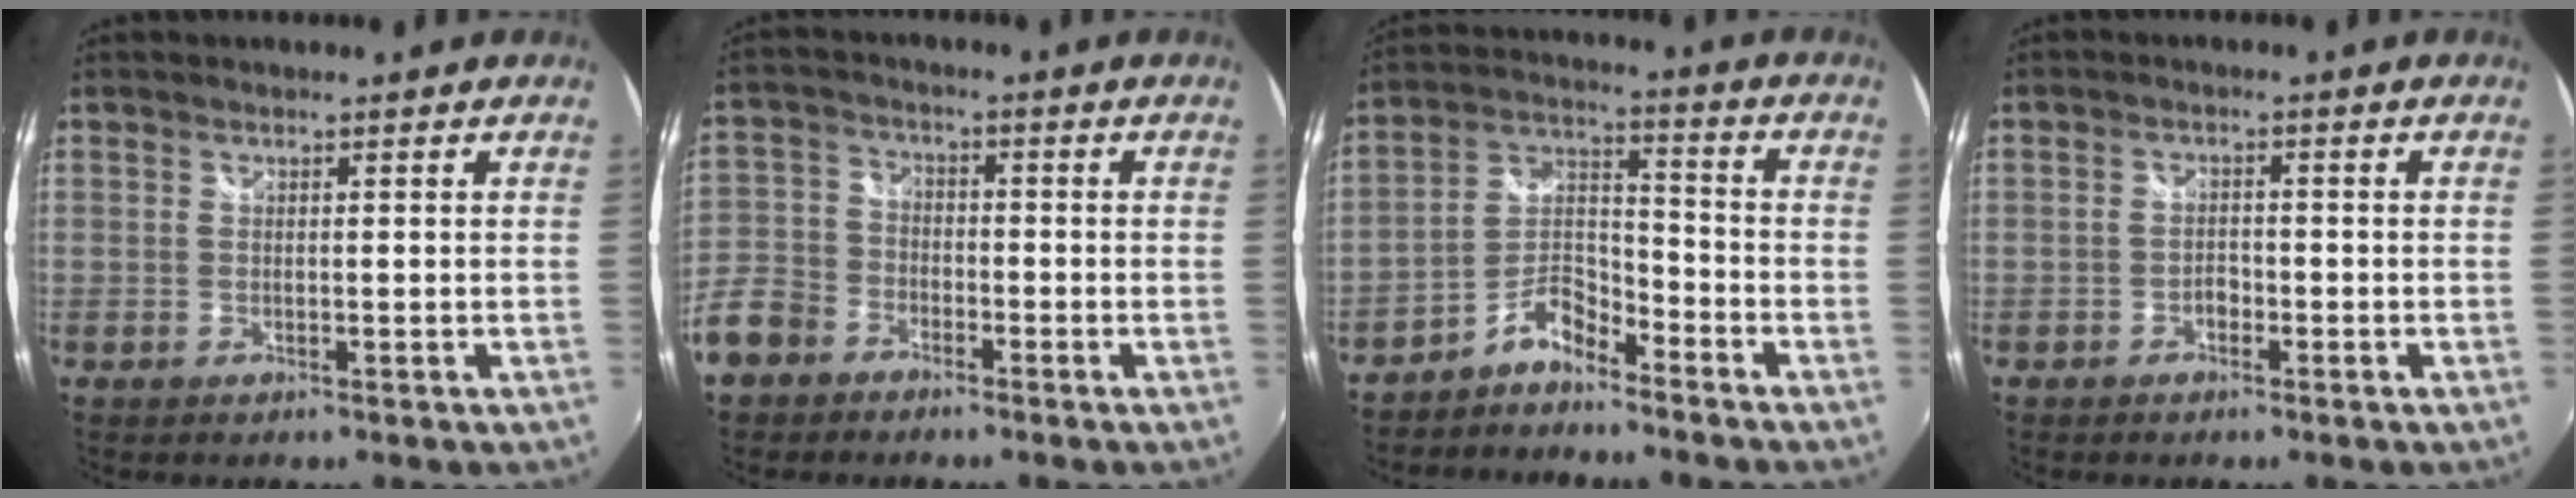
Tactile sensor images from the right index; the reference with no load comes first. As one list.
[{"total": 10.8, "force": [-6.3, 7.9, 3.9], "torque": [-0.107, 0.021, -0.127]}, {"total": 6.4, "force": [-5.2, 2.2, 3.1], "torque": [-0.068, 0.031, -0.103]}, {"total": 1.8, "force": [-1.2, 1.1, 0.7], "torque": [-0.016, 0.003, -0.020]}]